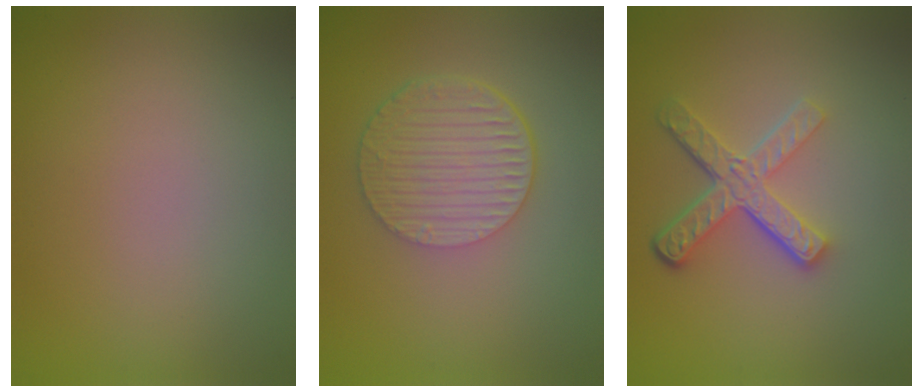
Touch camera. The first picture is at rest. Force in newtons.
{"total": 6.1, "press": 4.1, "slide": 4.5}
{"total": 4.8, "press": 3.6, "slide": 3.3}